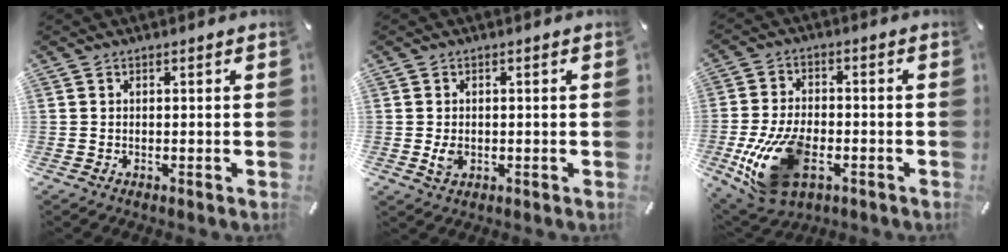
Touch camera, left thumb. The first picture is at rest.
{"total": 2.8, "force": [-0.5, 2.2, 1.8], "torque": [-0.030, -0.002, -0.010]}
{"total": 16.6, "force": [-5.1, 10.0, 12.3], "torque": [-0.250, 0.006, -0.082]}